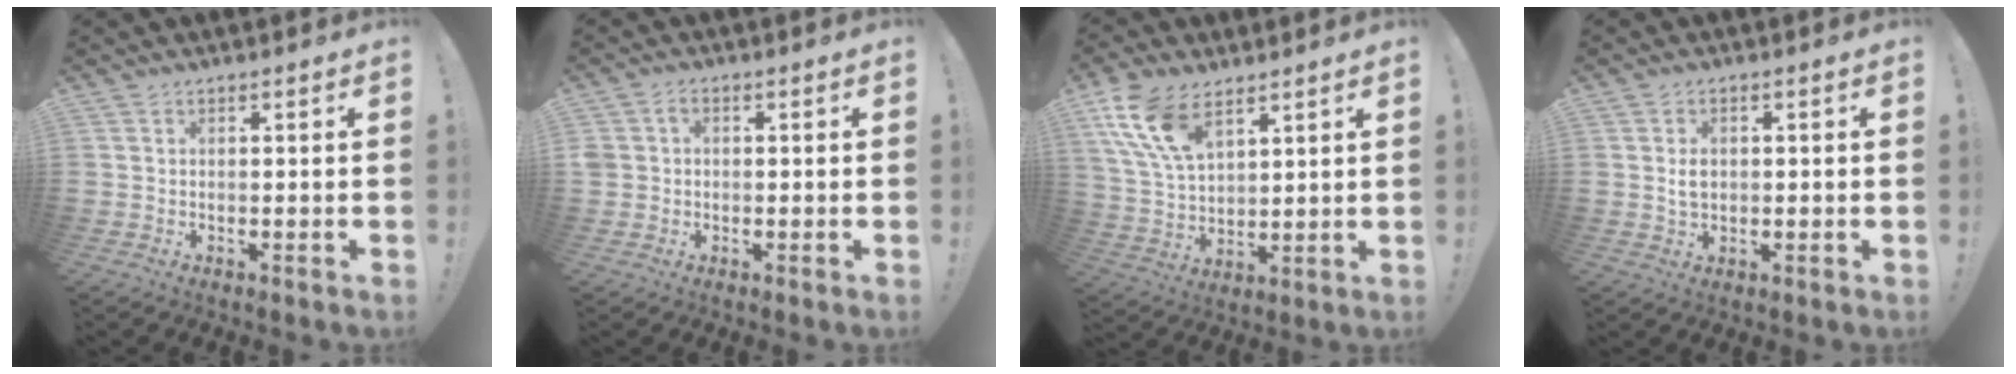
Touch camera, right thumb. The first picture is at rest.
{"total": 2.7, "force": [-0.2, 2.4, 1.3], "torque": [-0.020, 0.004, -0.003]}
{"total": 15.1, "force": [8.5, 8.6, 9.0], "torque": [-0.195, -0.026, 0.164]}
{"total": 3.0, "force": [0.5, 2.3, 1.9], "torque": [-0.019, 0.001, 0.006]}